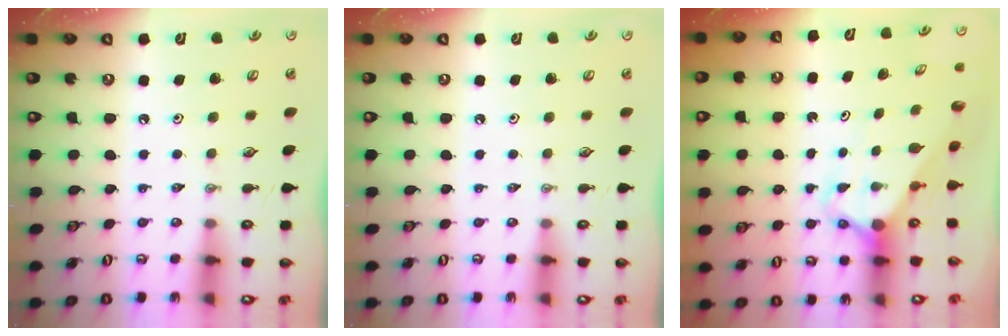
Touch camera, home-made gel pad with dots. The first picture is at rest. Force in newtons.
{"total": 0.0}
{"total": 3.0, "press": 3.0, "slide": 0.2}